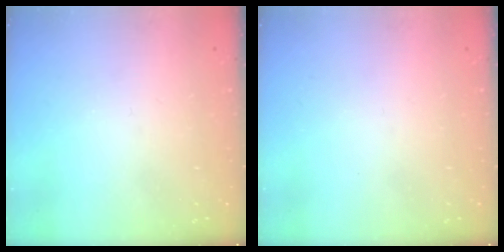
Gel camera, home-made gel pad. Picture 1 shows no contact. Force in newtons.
{"total": 0.0}